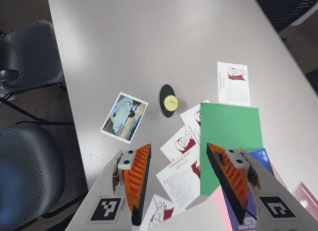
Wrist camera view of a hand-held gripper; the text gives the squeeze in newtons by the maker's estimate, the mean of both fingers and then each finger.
{"total": 0.0}